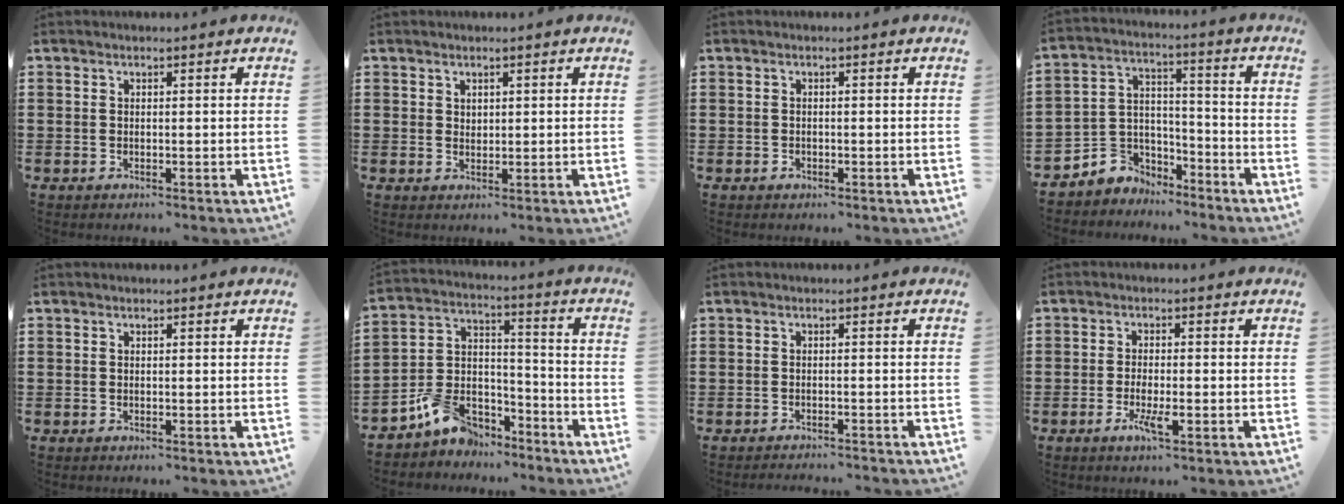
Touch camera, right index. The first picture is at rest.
{"total": 1.3, "force": [1.0, 0.7, 0.2], "torque": [-0.005, 0.003, 0.020]}
{"total": 0.6, "force": [-0.4, 0.4, 0.2], "torque": [-0.005, 0.002, -0.009]}
{"total": 4.6, "force": [-3.4, 3.1, -0.5], "torque": [-0.019, 0.000, -0.074]}
{"total": 0.0}
{"total": 7.5, "force": [-5.9, 4.2, 1.9], "torque": [-0.057, 0.020, -0.116]}
{"total": 1.3, "force": [-1.3, -0.3, 0.0], "torque": [-0.003, 0.001, -0.026]}
{"total": 3.4, "force": [-1.4, 0.8, 3.0], "torque": [-0.062, -0.005, -0.028]}